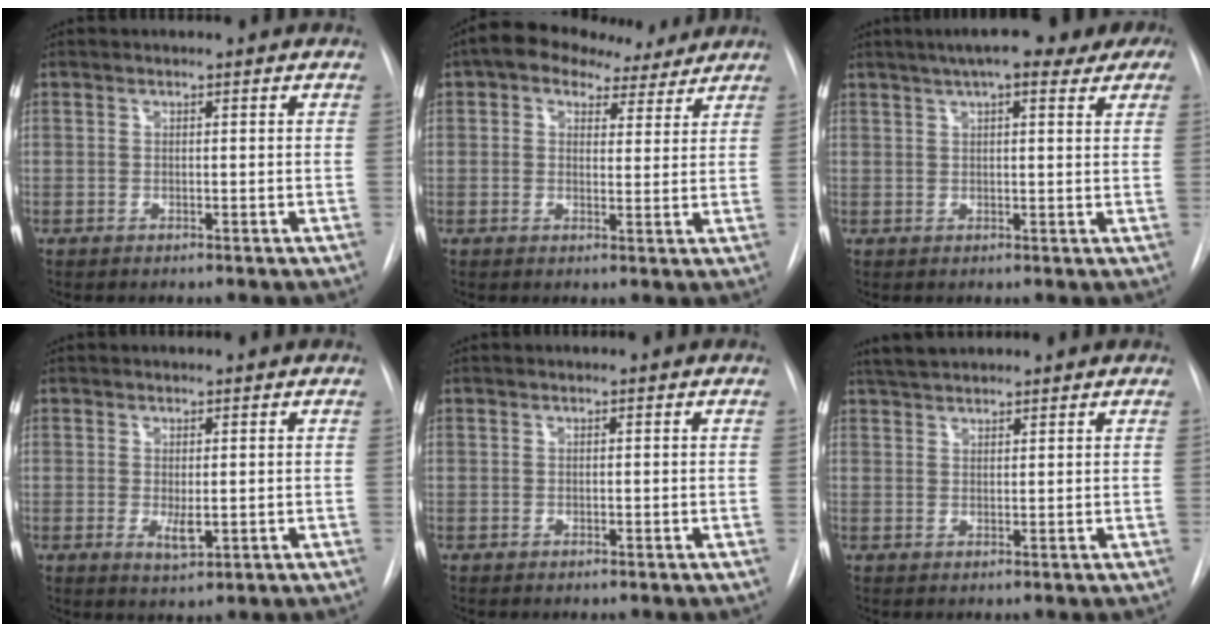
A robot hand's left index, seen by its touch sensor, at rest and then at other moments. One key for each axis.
{"total": 8.3, "fx": 6.2, "fy": 4.5, "fz": 3.3, "tx": -0.043, "ty": 0.029, "tz": 0.084}
{"total": 13.5, "fx": 9.6, "fy": 3.4, "fz": 8.9, "tx": -0.126, "ty": 0.042, "tz": 0.117}
{"total": 2.6, "fx": -0.1, "fy": 1.0, "fz": 2.4, "tx": -0.042, "ty": -0.009, "tz": 0.006}
{"total": 0.0}
{"total": 4.6, "fx": 4.2, "fy": 1.0, "fz": 1.6, "tx": -0.032, "ty": 0.030, "tz": 0.076}